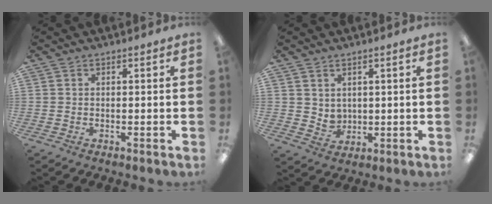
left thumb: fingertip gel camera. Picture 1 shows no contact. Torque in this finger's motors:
{"motor_torque": [-0.02, 0.01, -0.11, 0.03, 0.00]}